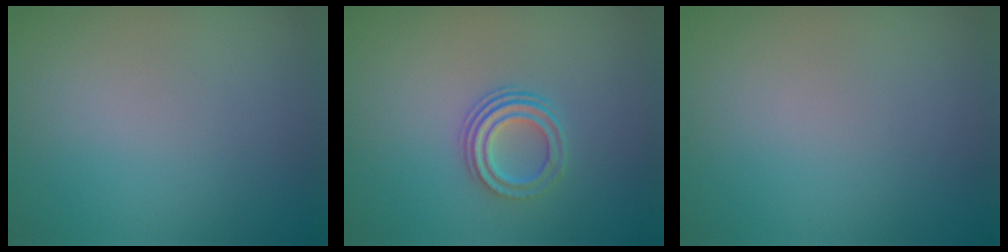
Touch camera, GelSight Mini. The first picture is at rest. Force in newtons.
{"total": 3.0, "press": 2.2, "slide": 2.0}
{"total": 0.0}